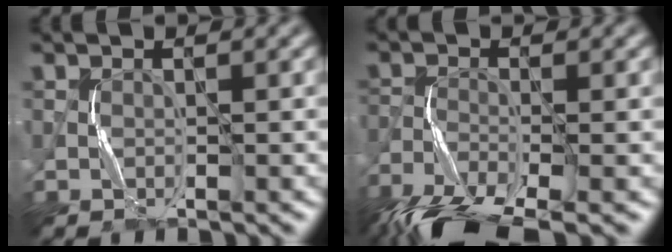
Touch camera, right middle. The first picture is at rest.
{"total": 8.5, "force": [-6.8, 2.1, 4.7], "torque": [-0.100, -0.027, -0.136]}